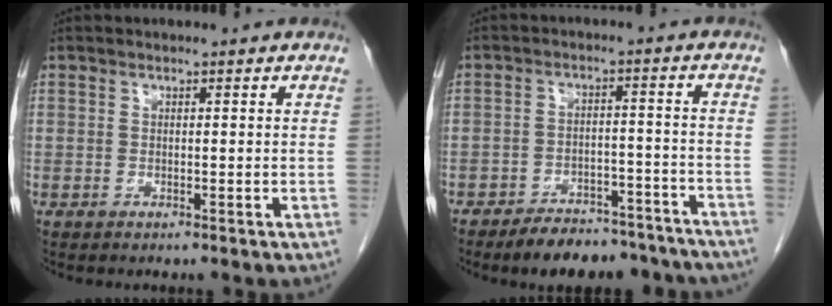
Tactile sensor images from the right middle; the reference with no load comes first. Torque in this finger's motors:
{"motor_torque": [1.11, -1.02, 0.12, 0.06]}